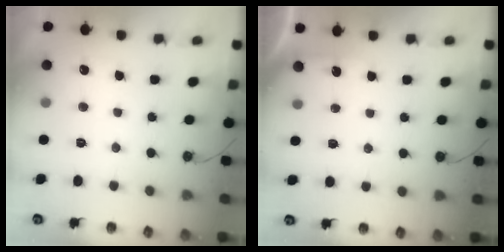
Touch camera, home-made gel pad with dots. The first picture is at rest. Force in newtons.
{"total": 2.1, "press": 2.1, "slide": 0.2}